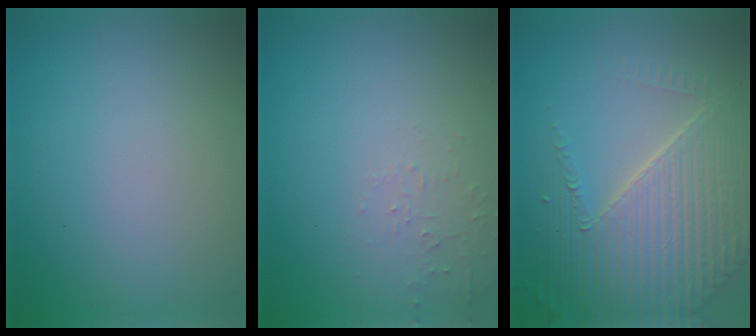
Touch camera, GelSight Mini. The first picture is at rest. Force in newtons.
{"total": 1.2, "press": 1.2, "slide": 0.3}
{"total": 7.6, "press": 5.4, "slide": 5.3}